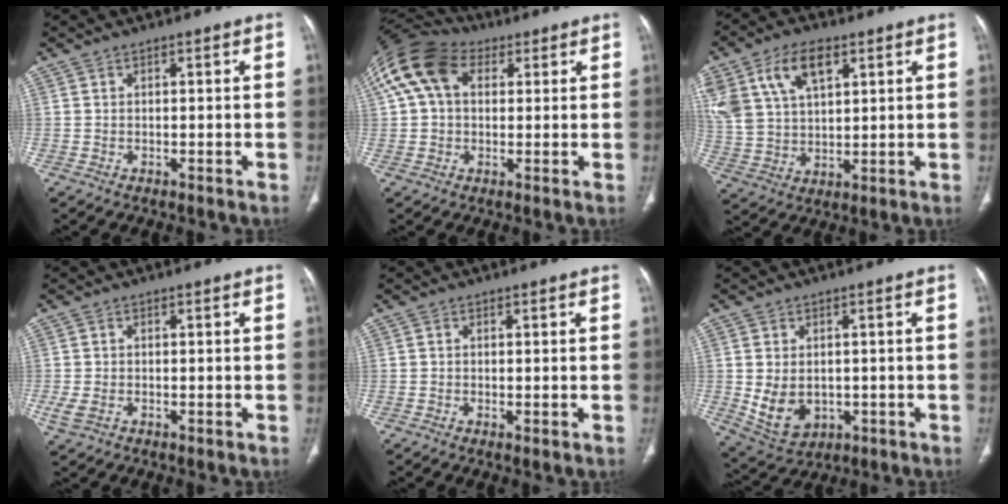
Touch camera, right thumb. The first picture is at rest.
{"total": 13.8, "force": [4.5, 9.4, 9.0], "torque": [-0.176, 0.036, 0.075]}
{"total": 16.3, "force": [7.6, 9.7, 10.7], "torque": [-0.220, -0.004, 0.150]}
{"total": 2.8, "force": [-0.5, 1.8, 2.1], "torque": [-0.057, 0.003, -0.007]}
{"total": 0.9, "force": [-0.2, 0.3, 0.9], "torque": [-0.020, -0.005, -0.004]}
{"total": 8.2, "force": [-0.7, 6.1, 5.5], "torque": [-0.086, -0.005, 0.013]}